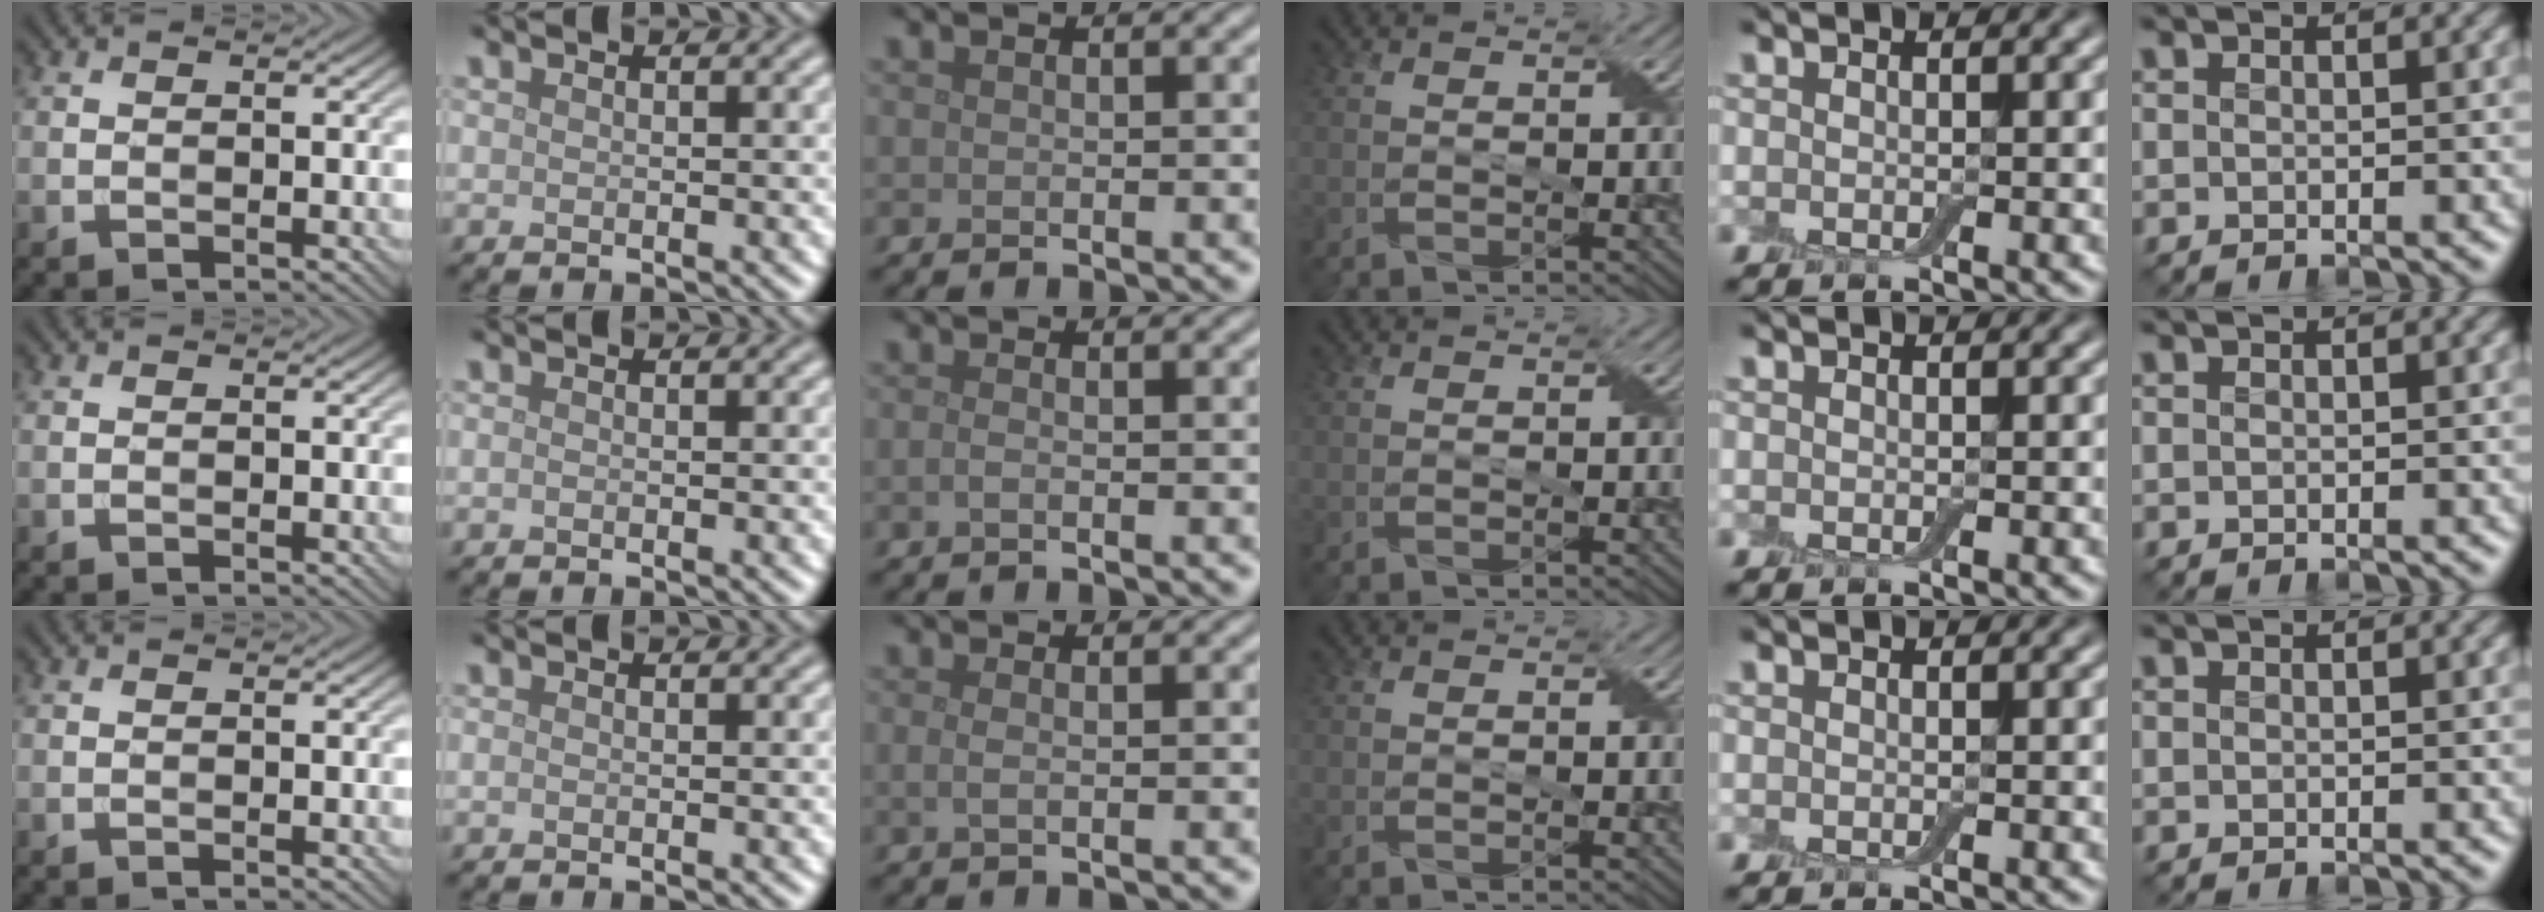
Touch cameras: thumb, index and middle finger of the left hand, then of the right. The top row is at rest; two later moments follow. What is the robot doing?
{"motion": "fold", "object": "cloth"}